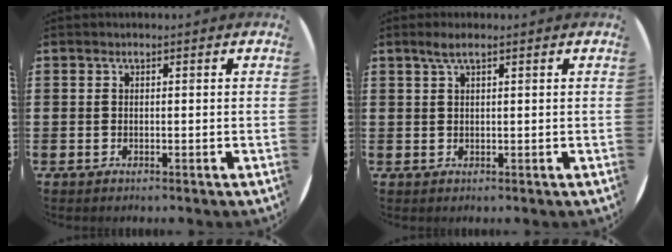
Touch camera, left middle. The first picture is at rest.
{"total": 2.0, "force": [1.2, 0.2, 1.6], "torque": [-0.032, 0.004, 0.020]}